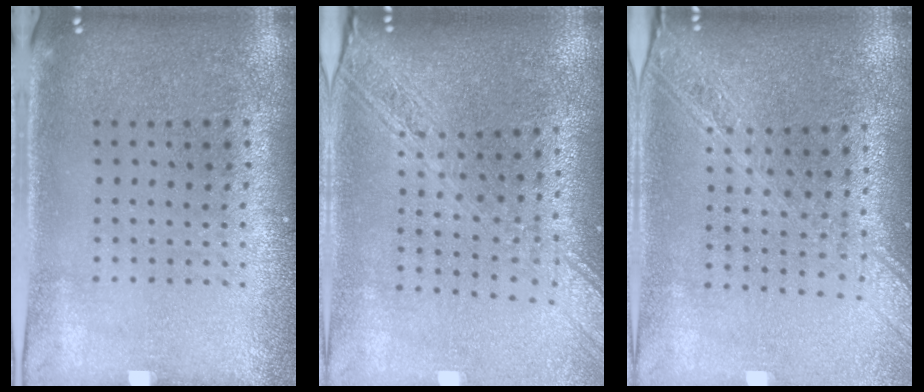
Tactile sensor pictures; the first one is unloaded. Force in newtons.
{"total": 2.3, "press": 1.9, "slide": 1.3}
{"total": 2.3, "press": 1.9, "slide": 1.2}